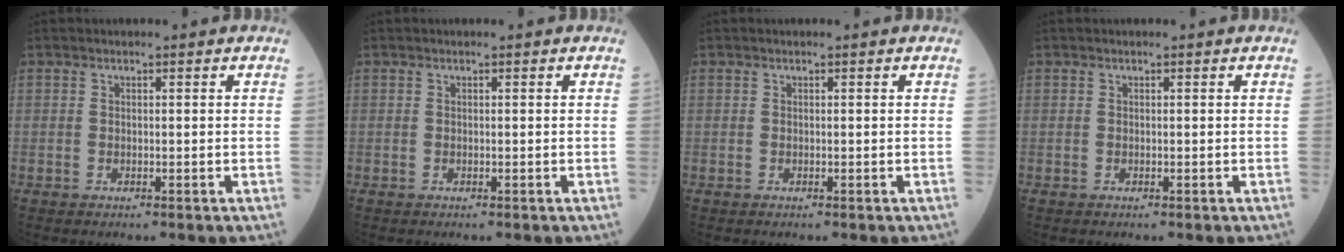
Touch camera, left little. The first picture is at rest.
{"total": 0.0}
{"total": 0.0}
{"total": 0.0}